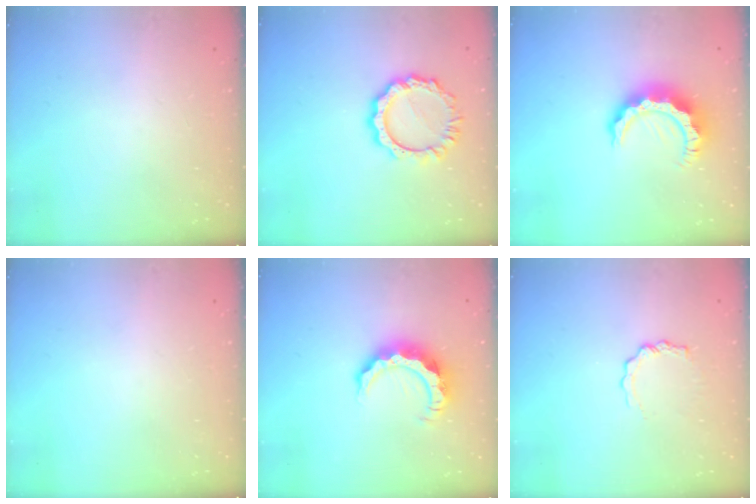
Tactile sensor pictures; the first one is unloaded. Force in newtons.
{"total": 9.8, "press": 9.8, "slide": 0.9}
{"total": 9.8, "press": 9.8, "slide": 1.0}
{"total": 0.0}
{"total": 9.3, "press": 9.2, "slide": 1.0}
{"total": 4.9, "press": 4.9, "slide": 0.5}